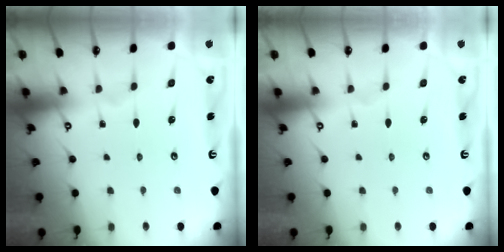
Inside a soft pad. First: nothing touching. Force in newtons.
{"total": 0.0}